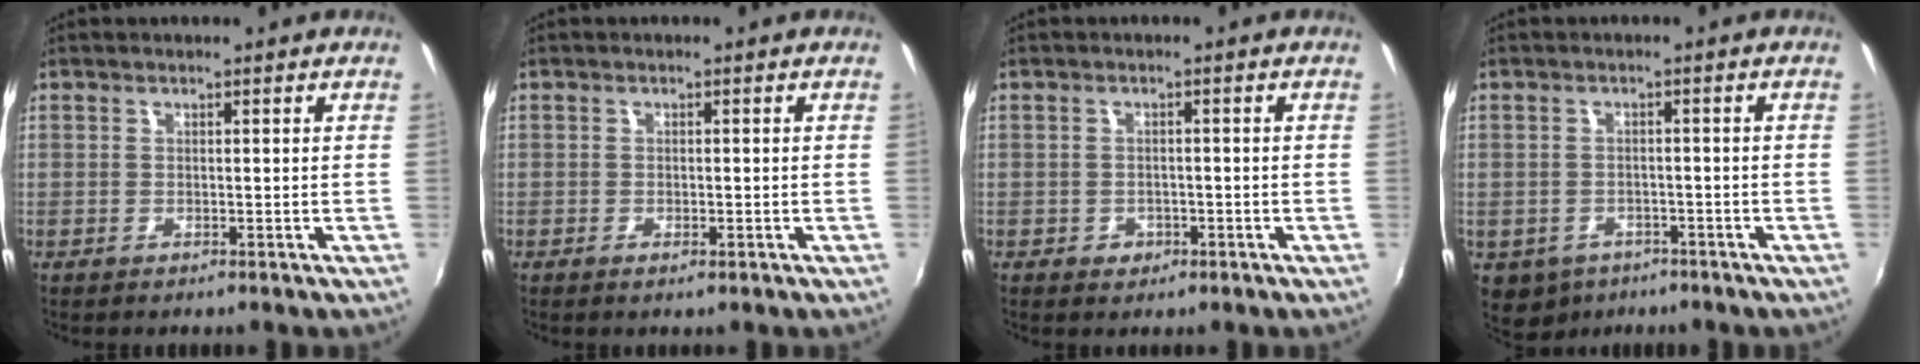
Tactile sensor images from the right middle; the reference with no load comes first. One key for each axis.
{"total": 1.1, "fx": -0.6, "fy": 0.5, "fz": 0.8, "tx": -0.013, "ty": -0.002, "tz": -0.010}
{"total": 2.6, "fx": -1.1, "fy": 2.2, "fz": 0.8, "tx": -0.017, "ty": 0.001, "tz": -0.014}
{"total": 7.4, "fx": -4.1, "fy": 5.5, "fz": 2.8, "tx": -0.074, "ty": -0.016, "tz": -0.051}